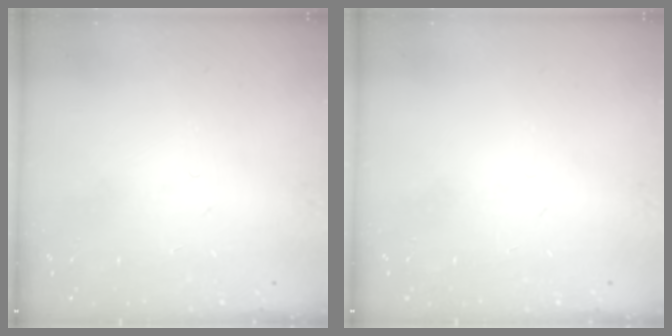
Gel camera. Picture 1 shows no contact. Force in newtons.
{"total": 0.0}